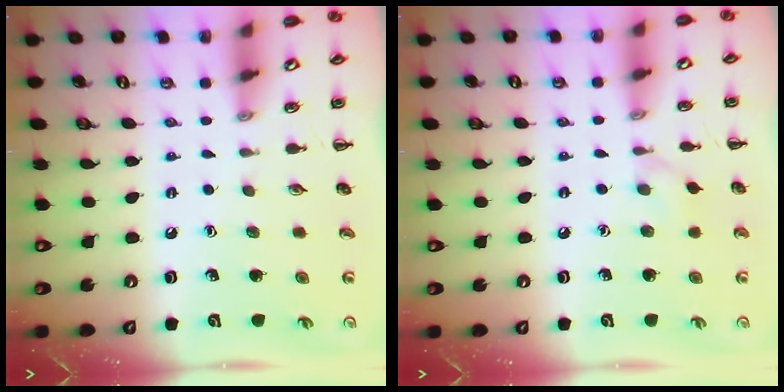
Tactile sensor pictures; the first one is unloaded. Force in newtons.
{"total": 4.2, "press": 3.9, "slide": 1.5}